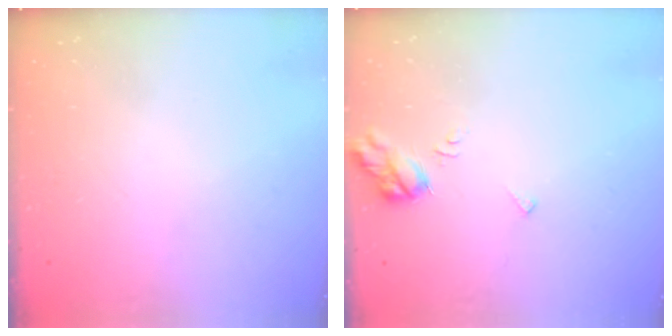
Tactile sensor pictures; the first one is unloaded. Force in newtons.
{"total": 6.6, "press": 6.6, "slide": 0.3}